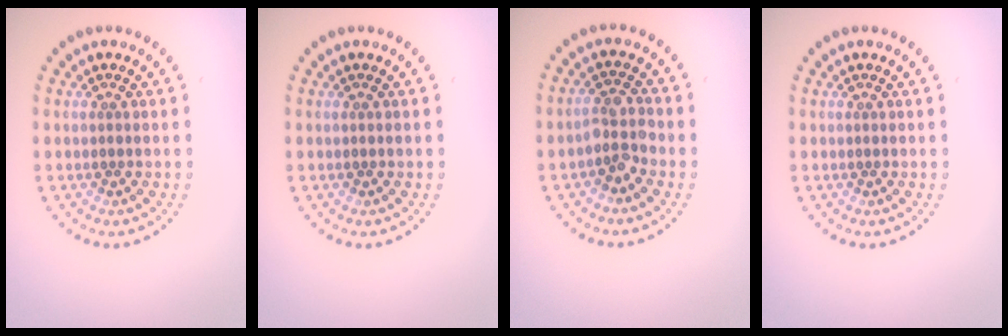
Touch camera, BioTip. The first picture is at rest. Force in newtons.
{"total": 0.0}
{"total": 2.5, "press": 2.2, "slide": 1.2}
{"total": 0.0}